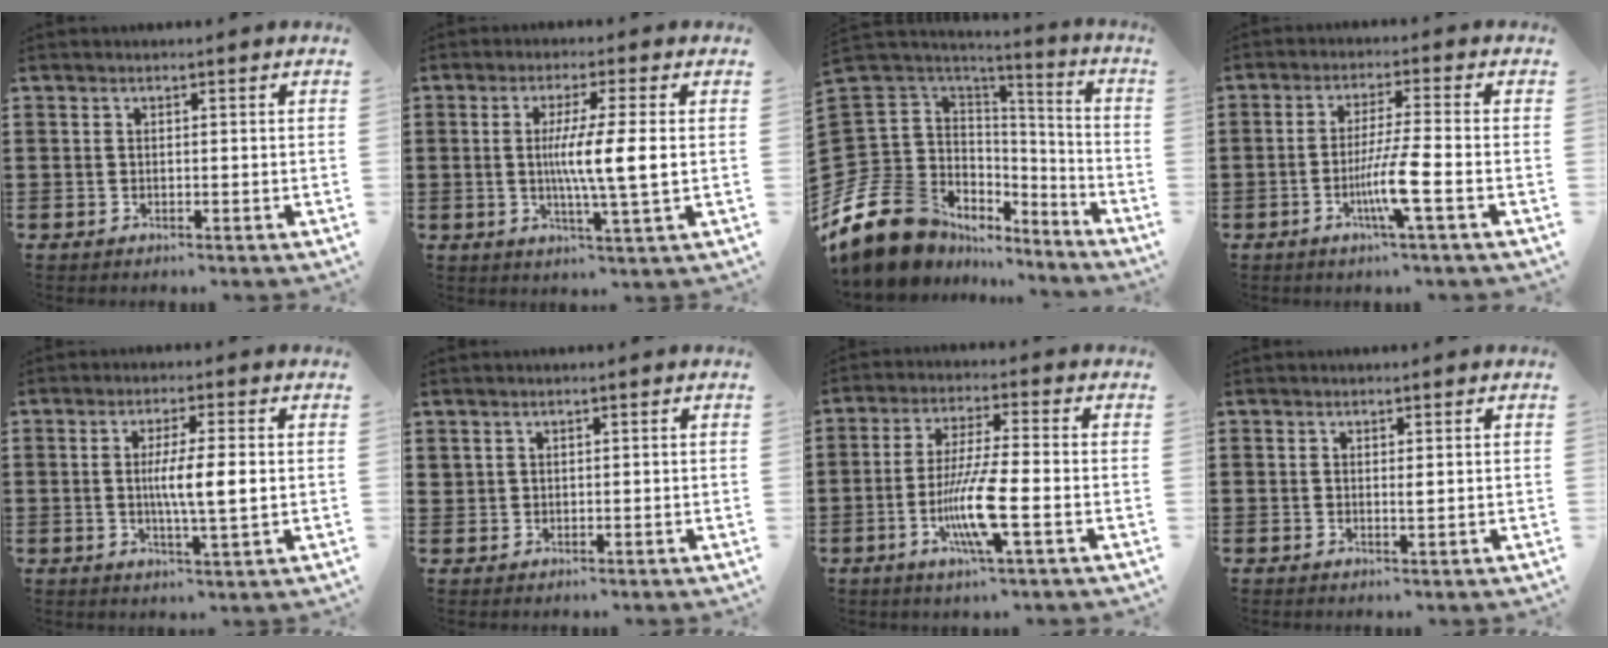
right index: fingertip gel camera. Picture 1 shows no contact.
{"total": 7.3, "force": [0.3, -0.1, 7.3], "torque": [-0.132, -0.007, 0.000]}
{"total": 15.2, "force": [-9.3, 10.1, 6.5], "torque": [-0.191, -0.001, -0.170]}
{"total": 6.8, "force": [-2.4, -0.3, 6.3], "torque": [-0.125, -0.020, -0.049]}
{"total": 5.9, "force": [0.1, 0.6, 5.9], "torque": [-0.105, -0.006, -0.003]}
{"total": 1.0, "force": [0.8, 0.6, 0.1], "torque": [-0.003, 0.003, 0.015]}
{"total": 9.8, "force": [-2.9, 1.4, 9.3], "torque": [-0.190, -0.016, -0.058]}
{"total": 0.8, "force": [0.3, 0.1, 0.8], "torque": [-0.016, 0.002, 0.005]}